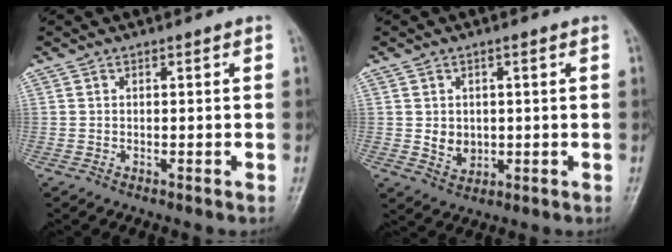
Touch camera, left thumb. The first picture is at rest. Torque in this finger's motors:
{"motor_torque": [-0.05, 0.07, 0.05, 0.00, 0.00]}